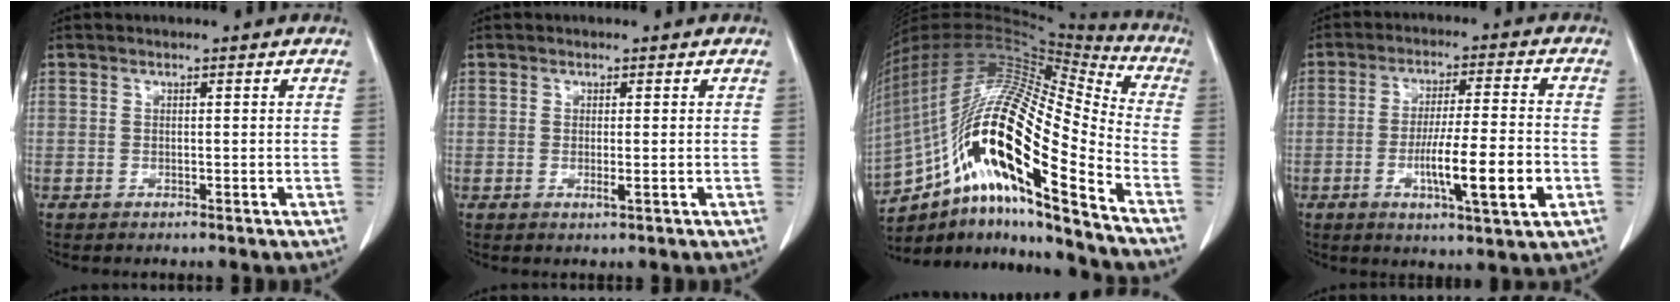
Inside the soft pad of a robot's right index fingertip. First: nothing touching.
{"total": 1.1, "force": [-0.2, 0.0, 1.1], "torque": [-0.023, -0.005, -0.002]}
{"total": 27.0, "force": [-14.1, 4.1, 22.6], "torque": [-0.434, -0.003, -0.258]}
{"total": 11.3, "force": [-3.4, 0.7, 10.8], "torque": [-0.181, -0.010, -0.056]}